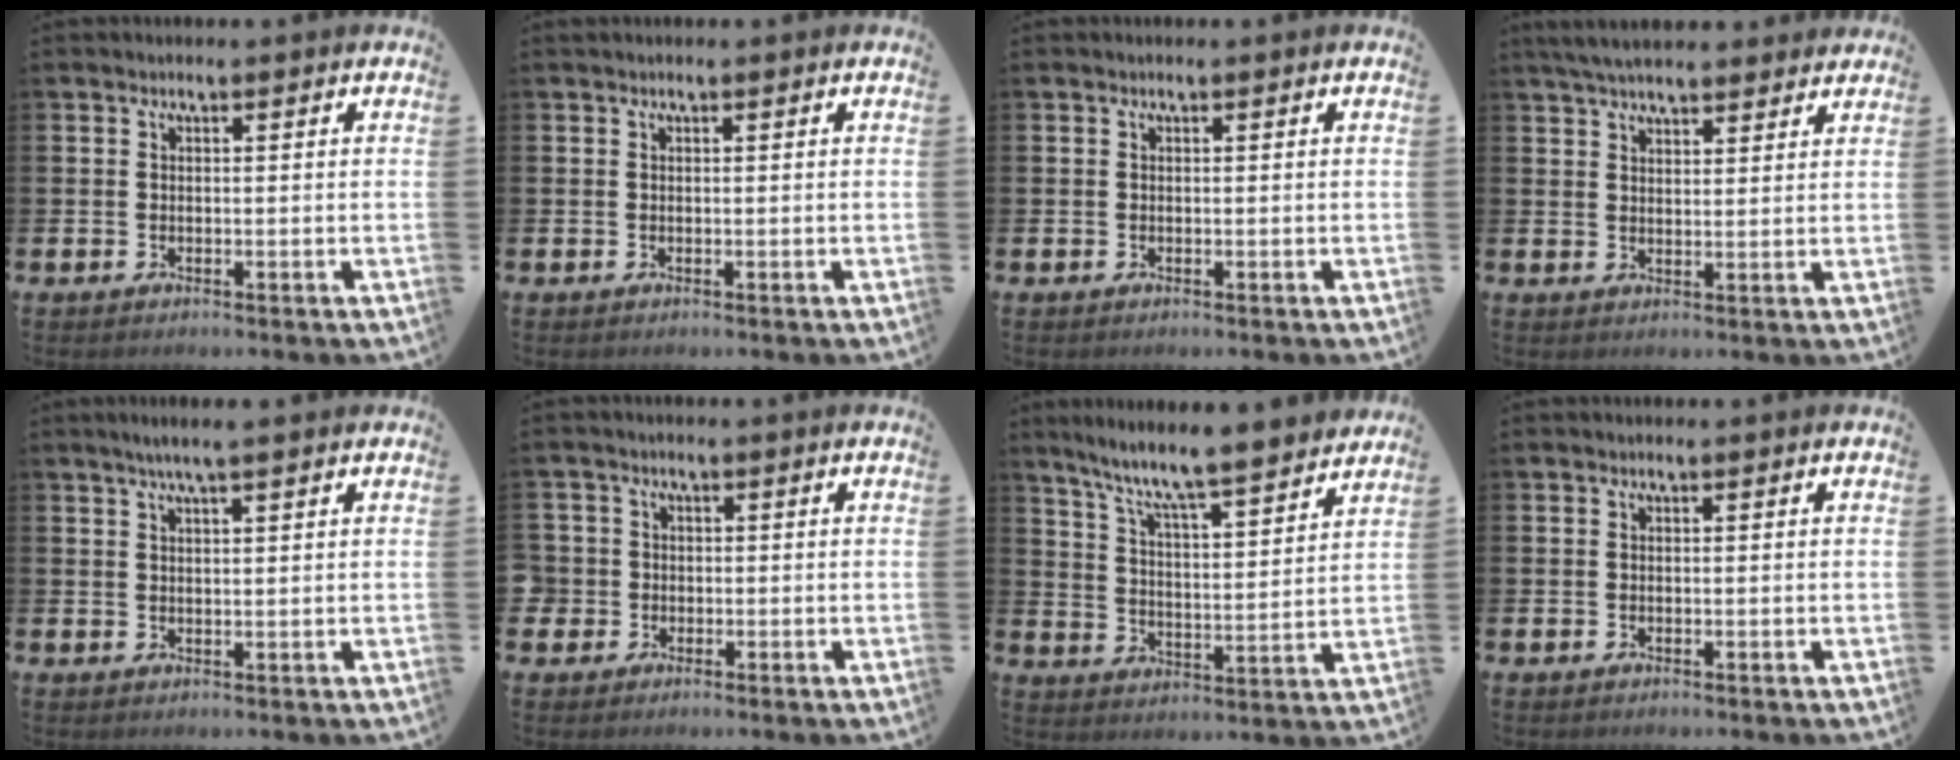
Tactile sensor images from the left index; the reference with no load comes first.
{"total": 0.0}
{"total": 0.0}
{"total": 5.0, "force": [4.6, 1.1, 1.4], "torque": [-0.038, -0.011, 0.086]}
{"total": 3.0, "force": [2.4, 0.1, 1.9], "torque": [-0.038, 0.001, 0.041]}
{"total": 2.4, "force": [-0.3, 2.4, 0.1], "torque": [-0.008, 0.007, -0.012]}
{"total": 8.2, "force": [7.8, -0.1, 2.7], "torque": [-0.087, -0.060, 0.133]}
{"total": 0.0}